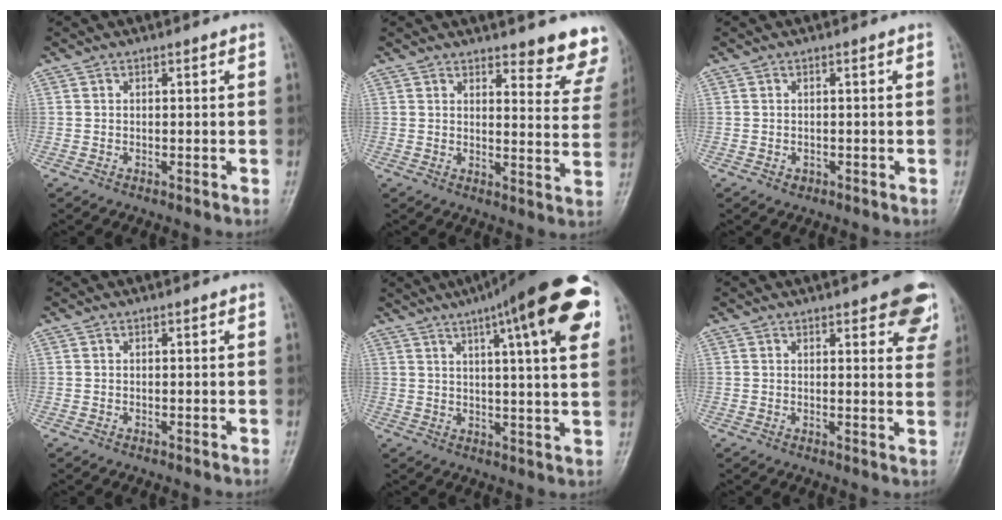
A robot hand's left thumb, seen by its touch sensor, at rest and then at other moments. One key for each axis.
{"total": 9.9, "fx": 8.9, "fy": 2.7, "fz": 3.4, "tx": 0.002, "ty": -0.061, "tz": 0.084}
{"total": 1.0, "fx": -0.4, "fy": 0.8, "fz": 0.4, "tx": -0.005, "ty": 0.007, "tz": -0.002}
{"total": 0.0}
{"total": 20.2, "fx": 9.5, "fy": 3.9, "fz": 17.4, "tx": -0.236, "ty": -0.003, "tz": 0.126}
{"total": 9.9, "fx": 6.2, "fy": 3.4, "fz": 6.9, "tx": -0.049, "ty": -0.024, "tz": 0.066}